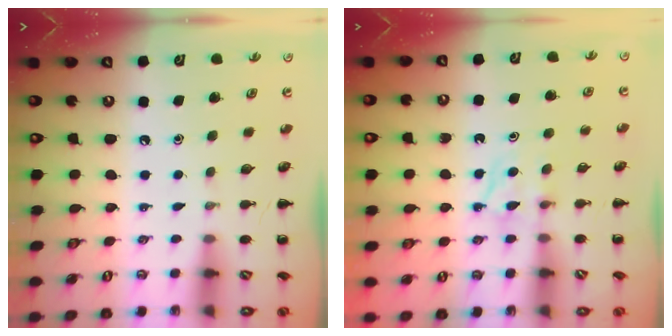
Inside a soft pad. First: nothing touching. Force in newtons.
{"total": 5.1, "press": 4.9, "slide": 1.5}